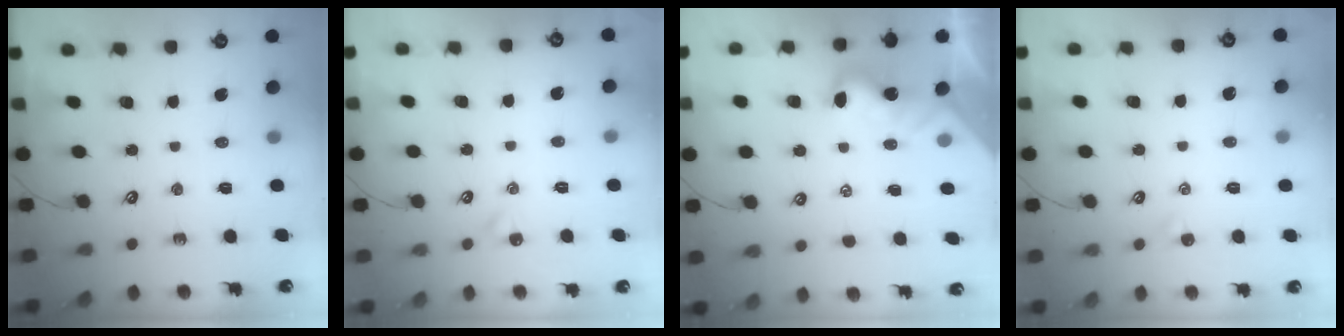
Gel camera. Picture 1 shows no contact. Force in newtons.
{"total": 2.6, "press": 2.6, "slide": 0.6}
{"total": 2.1, "press": 2.1, "slide": 0.4}
{"total": 0.0}